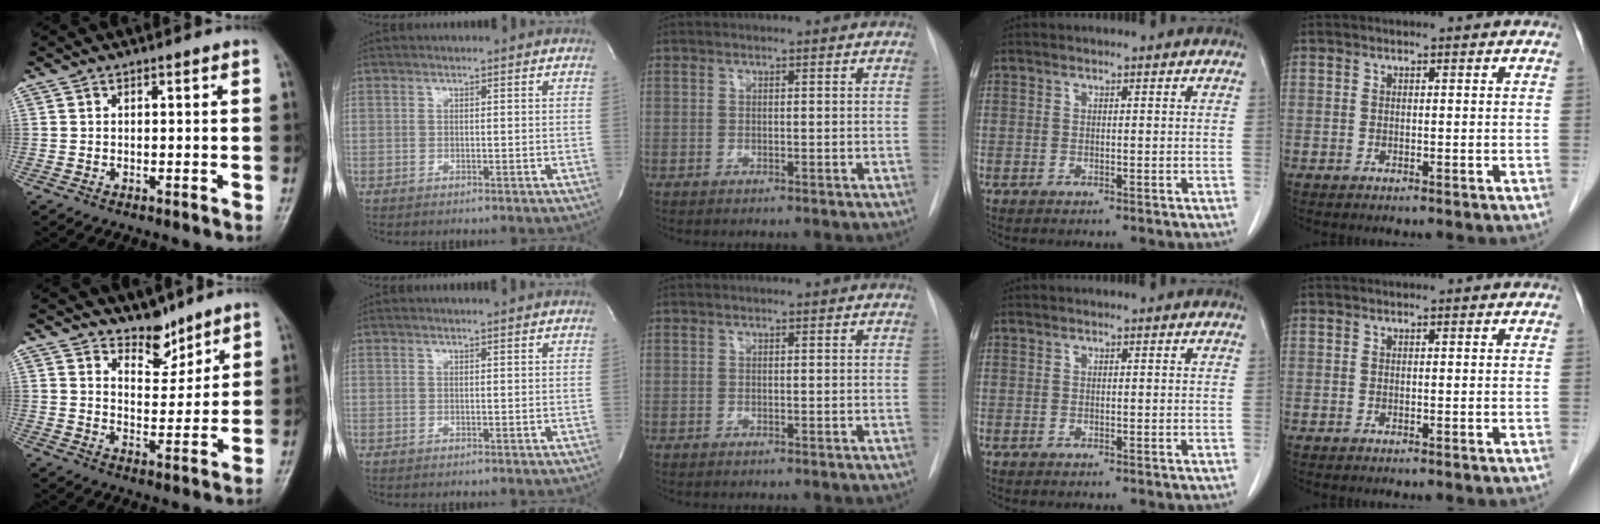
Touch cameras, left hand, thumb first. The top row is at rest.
{"thumb": {"total": 6.2, "force": [5.3, 2.8, 1.5], "torque": [0.003, -0.047, 0.095]}, "index": {"total": 0.9, "force": [0.9, -0.2, 0.4], "torque": [-0.008, 0.001, 0.014]}}